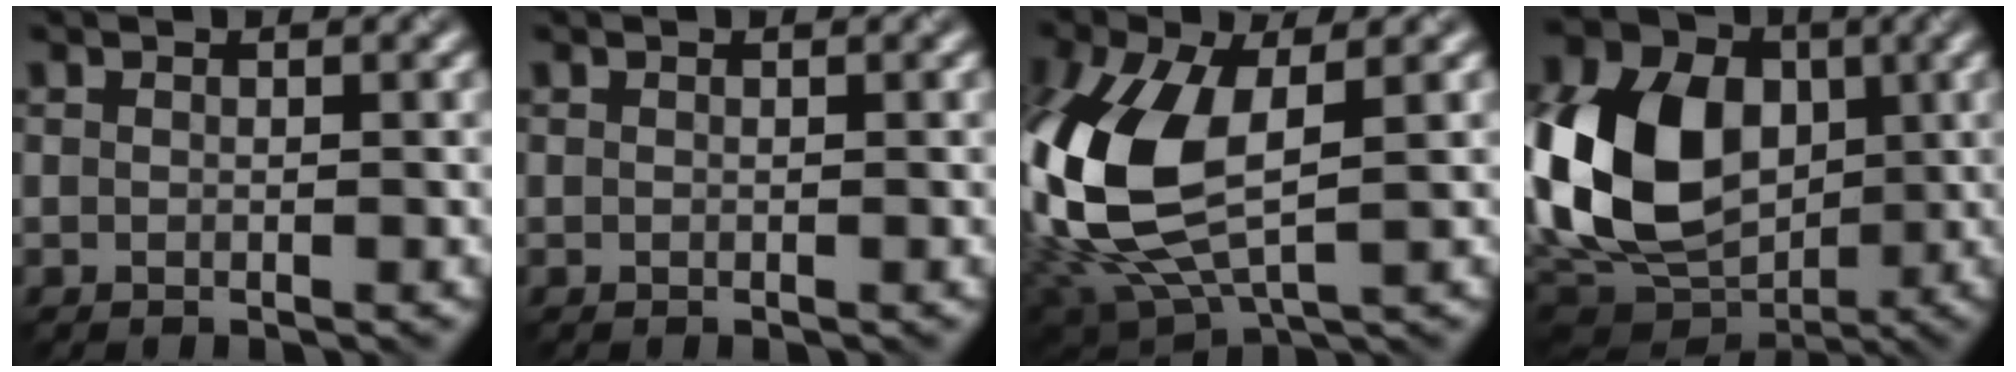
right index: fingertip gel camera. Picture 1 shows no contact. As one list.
[{"total": 0.0}, {"total": 12.1, "force": [0.7, 6.8, 10.0], "torque": [-0.257, -0.004, 0.016]}, {"total": 14.2, "force": [1.0, 10.5, 9.5], "torque": [-0.226, 0.012, -0.004]}]